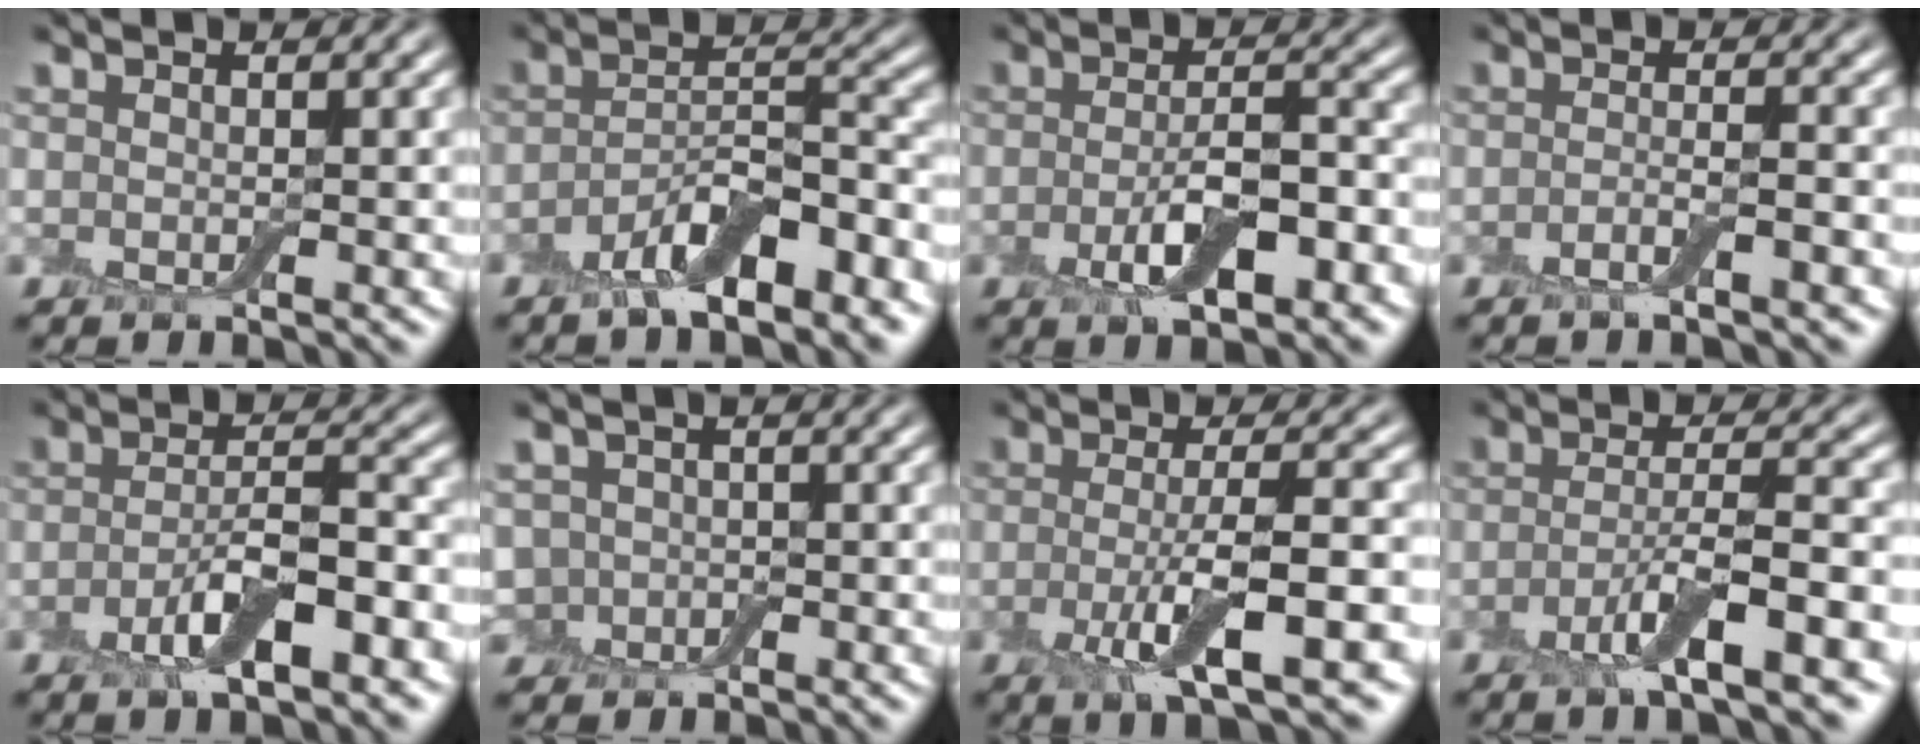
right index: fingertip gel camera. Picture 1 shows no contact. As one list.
[{"total": 7.0, "force": [-4.0, 2.3, 5.2], "torque": [-0.089, 0.005, -0.071]}, {"total": 5.8, "force": [-2.1, 2.1, 5.0], "torque": [-0.097, -0.002, -0.038]}, {"total": 2.2, "force": [-1.2, 0.4, 1.9], "torque": [-0.031, 0.002, -0.028]}, {"total": 5.5, "force": [-2.3, 1.7, 4.7], "torque": [-0.090, 0.003, -0.043]}, {"total": 2.2, "force": [-0.5, 2.0, 0.8], "torque": [-0.012, -0.002, -0.013]}, {"total": 6.5, "force": [-1.9, 1.3, 6.1], "torque": [-0.110, -0.005, -0.037]}, {"total": 5.7, "force": [-2.6, 0.8, 5.1], "torque": [-0.087, 0.001, -0.055]}]